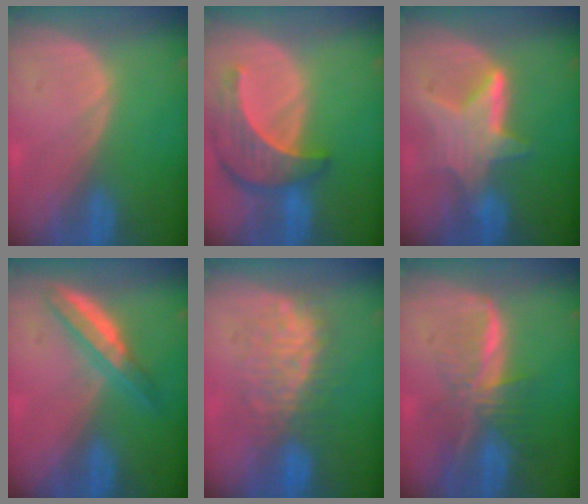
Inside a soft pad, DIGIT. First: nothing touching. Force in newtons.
{"total": 8.8, "press": 8.0, "slide": 3.5}
{"total": 6.4, "press": 6.4, "slide": 0.6}
{"total": 4.8, "press": 4.7, "slide": 0.3}
{"total": 7.7, "press": 7.7, "slide": 0.3}
{"total": 8.3, "press": 6.9, "slide": 4.5}